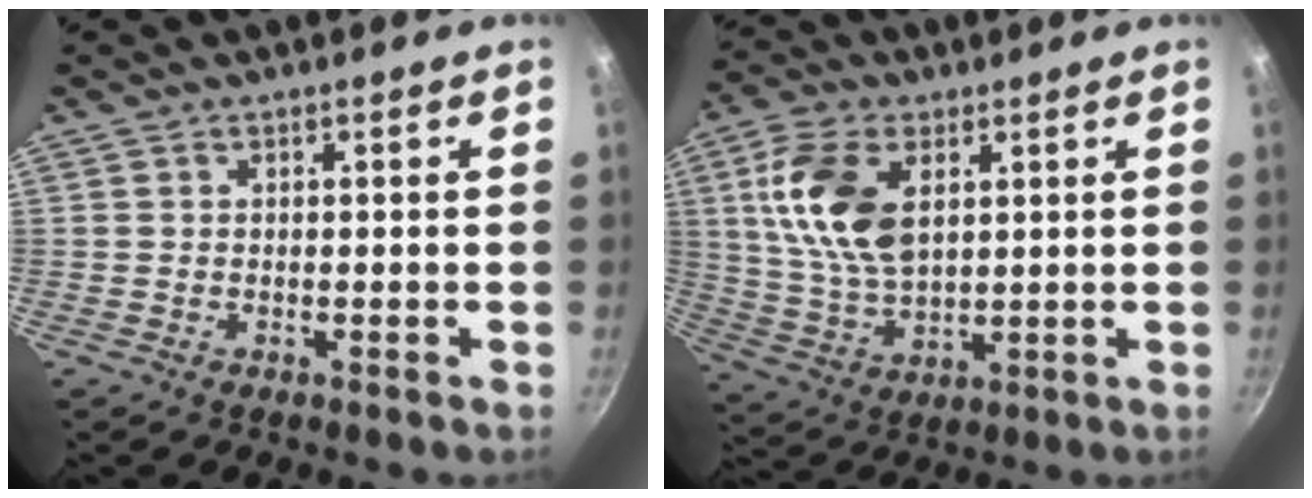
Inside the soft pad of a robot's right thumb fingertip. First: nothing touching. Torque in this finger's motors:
{"motor_torque": [-0.69, 1.66, 0.80, 1.11, 0.12]}